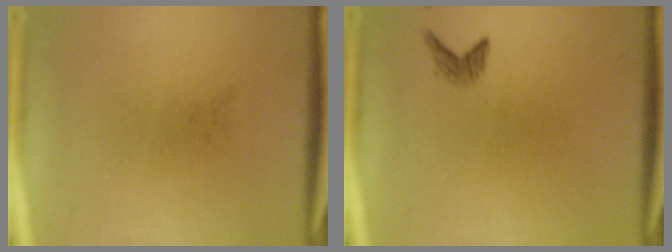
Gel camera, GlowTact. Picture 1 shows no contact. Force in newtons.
{"total": 1.1}